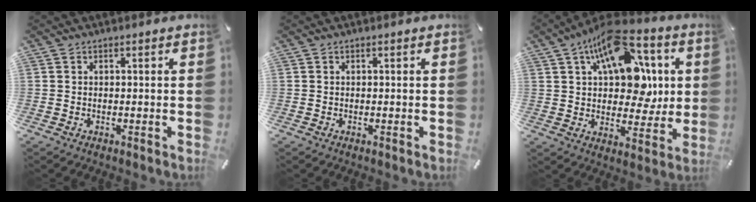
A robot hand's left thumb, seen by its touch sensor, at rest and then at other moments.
{"total": 0.0}
{"total": 18.1, "force": [7.4, 10.9, 12.4], "torque": [-0.199, -0.031, 0.132]}